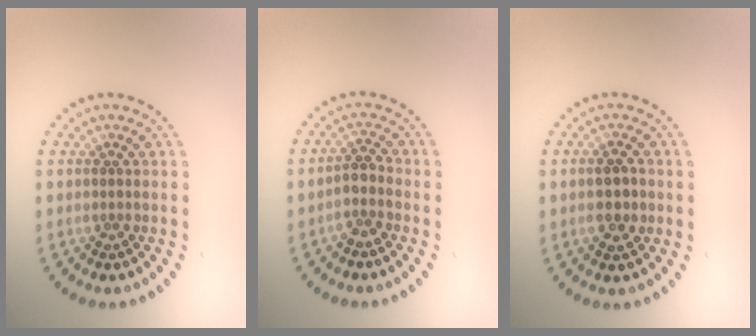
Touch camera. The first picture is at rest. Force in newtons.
{"total": 2.0, "press": 1.6, "slide": 1.2}
{"total": 2.3, "press": 2.3, "slide": 0.3}